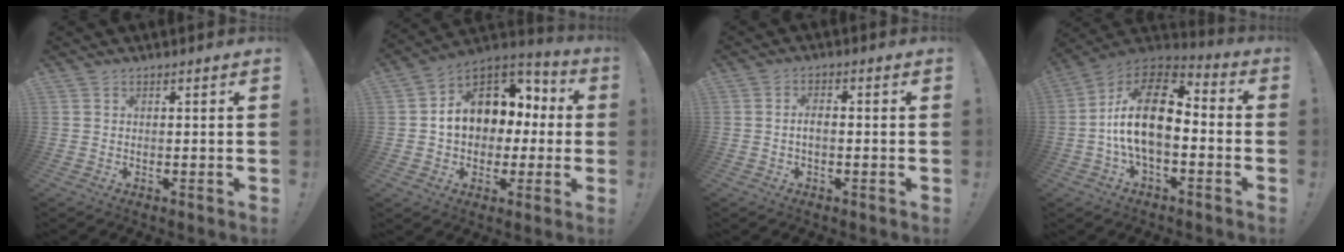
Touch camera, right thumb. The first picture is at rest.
{"total": 13.9, "force": [2.6, 11.2, 7.7], "torque": [-0.107, -0.009, 0.059]}
{"total": 2.8, "force": [-0.5, 1.1, 2.6], "torque": [-0.052, 0.005, -0.011]}
{"total": 19.0, "force": [-0.3, 10.1, 16.1], "torque": [-0.288, 0.019, -0.001]}